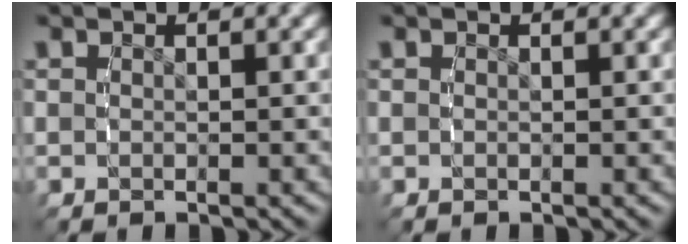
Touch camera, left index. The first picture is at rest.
{"total": 0.0}